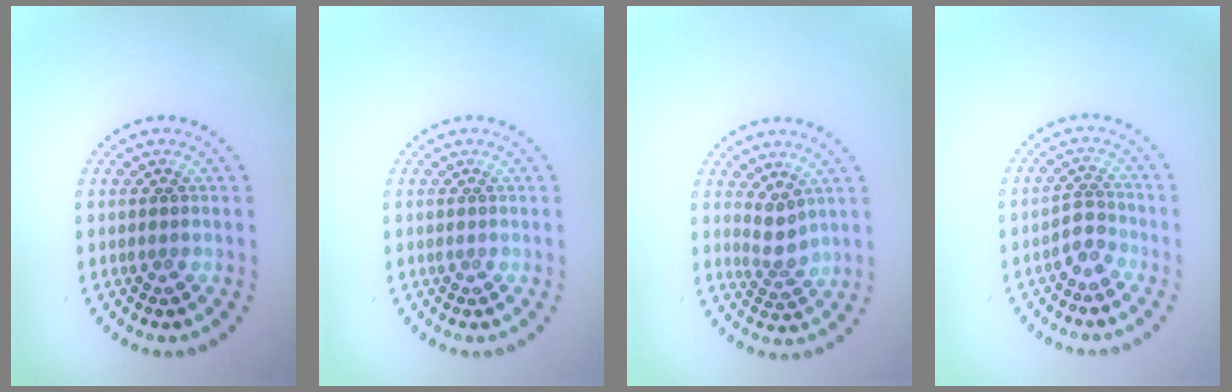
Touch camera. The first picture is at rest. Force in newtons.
{"total": 0.0}
{"total": 1.9, "press": 1.4, "slide": 1.3}
{"total": 2.0, "press": 1.5, "slide": 1.3}